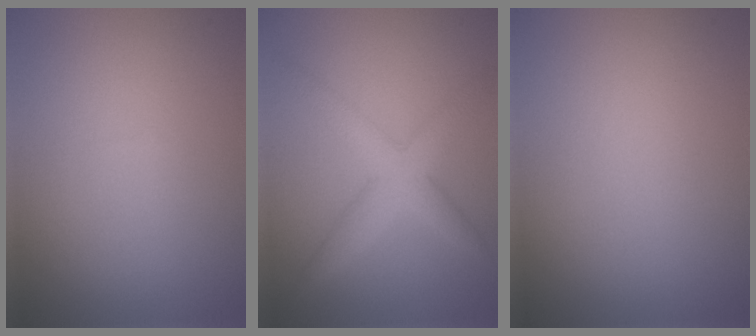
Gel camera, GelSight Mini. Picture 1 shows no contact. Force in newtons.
{"total": 3.7, "press": 3.7, "slide": 0.1}
{"total": 0.0}